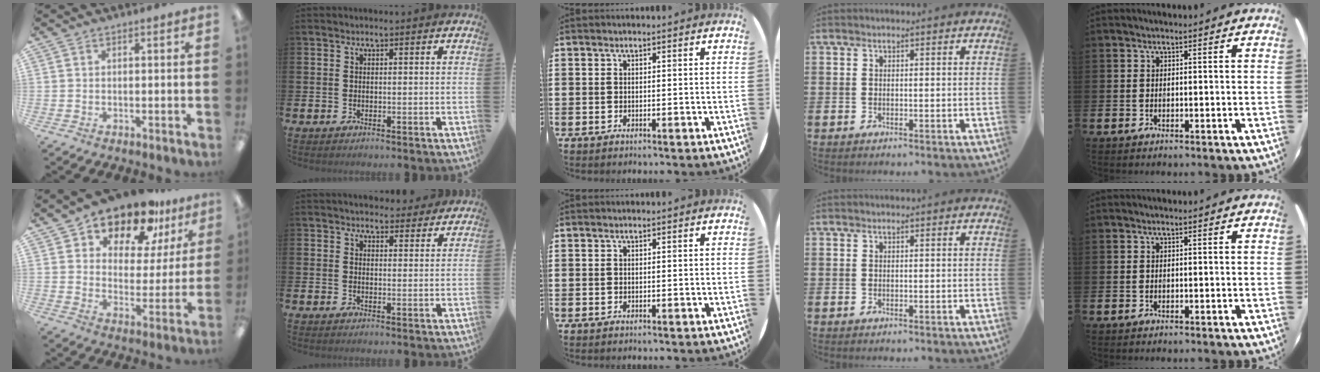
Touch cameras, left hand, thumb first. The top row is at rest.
{"thumb": {"total": 13.8, "force": [11.7, 5.7, 4.5], "torque": [-0.088, -0.083, 0.209]}, "index": {"total": 3.8, "force": [3.7, 0.9, 0.1], "torque": [-0.001, -0.019, 0.067]}}